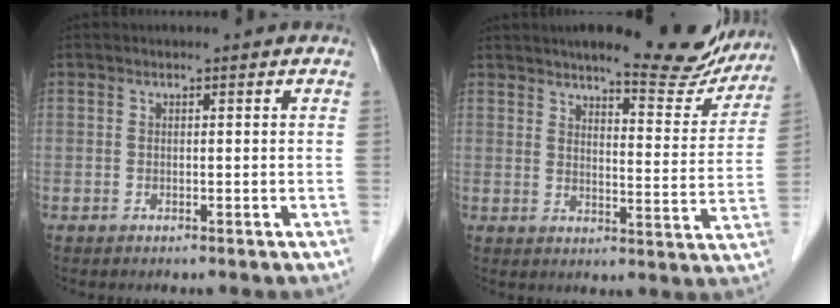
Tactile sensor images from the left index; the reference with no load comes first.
{"total": 13.4, "force": [12.0, 2.5, 5.5], "torque": [-0.056, -0.026, 0.139]}